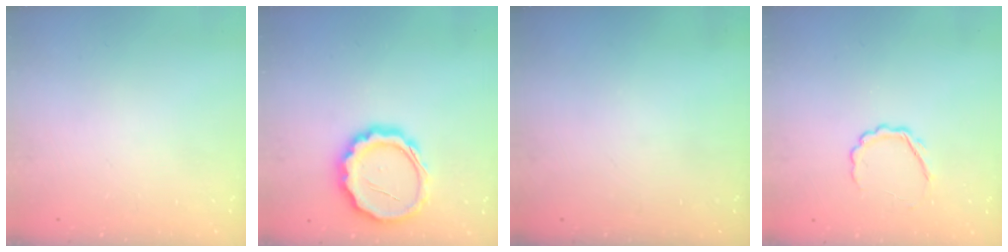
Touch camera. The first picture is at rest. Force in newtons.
{"total": 13.5, "press": 13.4, "slide": 1.8}
{"total": 0.0}
{"total": 4.0, "press": 3.9, "slide": 0.9}